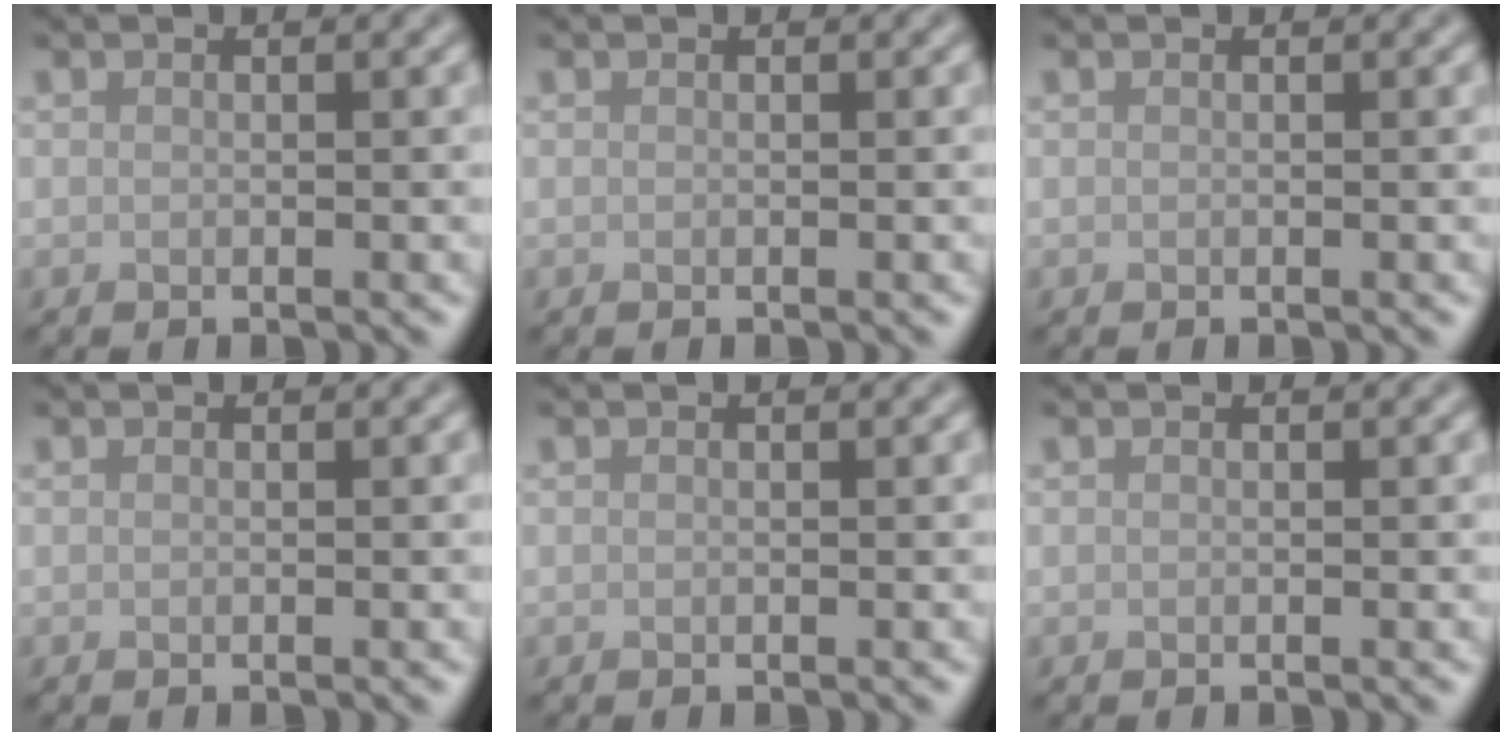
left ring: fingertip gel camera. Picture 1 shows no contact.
{"total": 0.0}
{"total": 0.0}
{"total": 0.0}
{"total": 0.0}
{"total": 0.0}